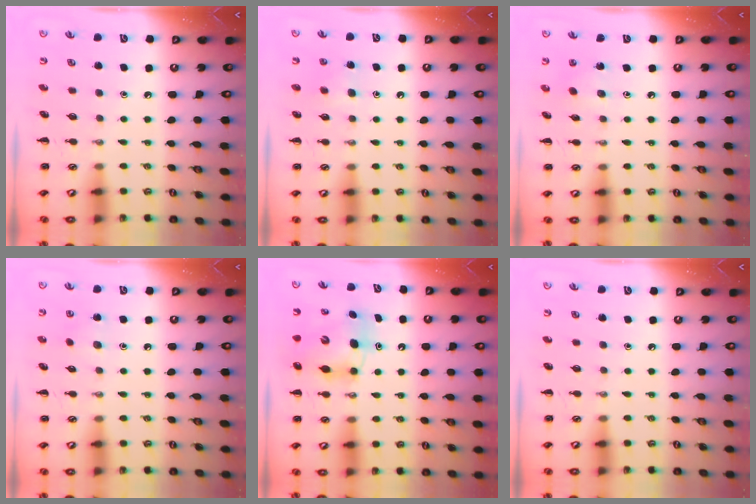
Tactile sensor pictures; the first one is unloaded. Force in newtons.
{"total": 3.6, "press": 3.3, "slide": 1.4}
{"total": 2.4, "press": 2.3, "slide": 0.7}
{"total": 5.2, "press": 5.0, "slide": 1.4}
{"total": 6.8, "press": 6.6, "slide": 1.7}
{"total": 0.0}